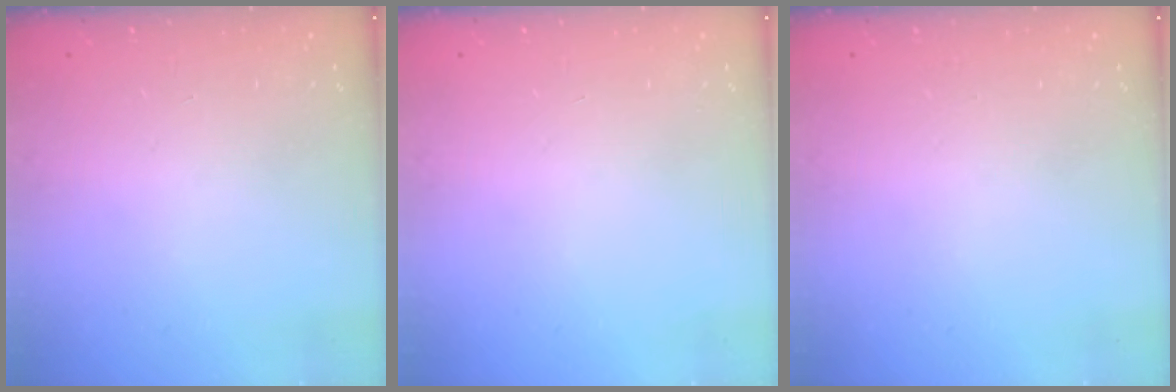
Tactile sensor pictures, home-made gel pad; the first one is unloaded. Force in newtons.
{"total": 0.0}
{"total": 0.0}